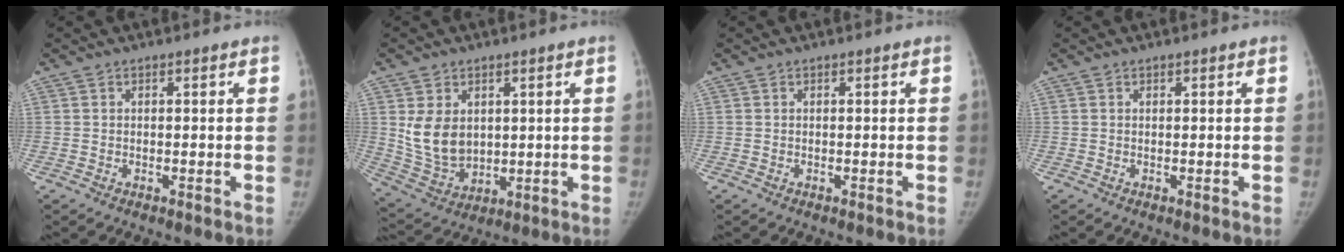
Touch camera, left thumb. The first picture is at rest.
{"total": 10.0, "force": [2.3, 7.4, 6.4], "torque": [-0.091, -0.021, 0.068]}
{"total": 0.0}
{"total": 0.0}